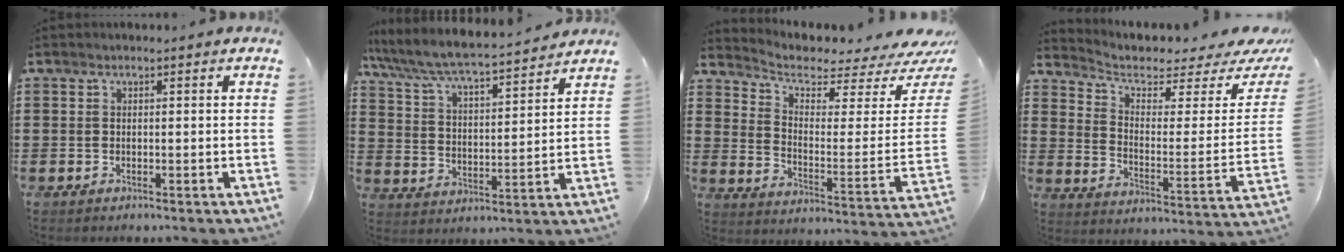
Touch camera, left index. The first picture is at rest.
{"total": 6.3, "force": [5.9, 0.3, 2.2], "torque": [-0.069, -0.042, 0.097]}
{"total": 4.6, "force": [3.7, 1.6, 2.3], "torque": [-0.061, -0.040, 0.058]}
{"total": 4.2, "force": [3.1, 1.8, 2.3], "torque": [-0.057, -0.027, 0.046]}